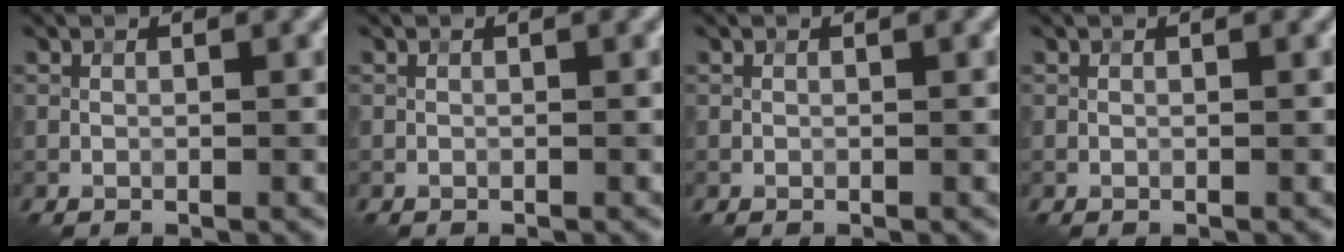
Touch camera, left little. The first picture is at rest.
{"total": 0.0}
{"total": 0.0}
{"total": 0.0}